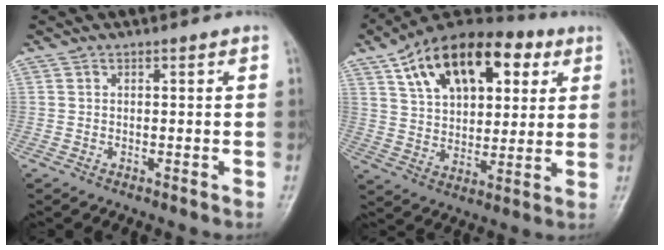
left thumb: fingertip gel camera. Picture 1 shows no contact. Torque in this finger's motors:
{"motor_torque": [0.80, 0.79, 1.89, -0.88, 0.44]}